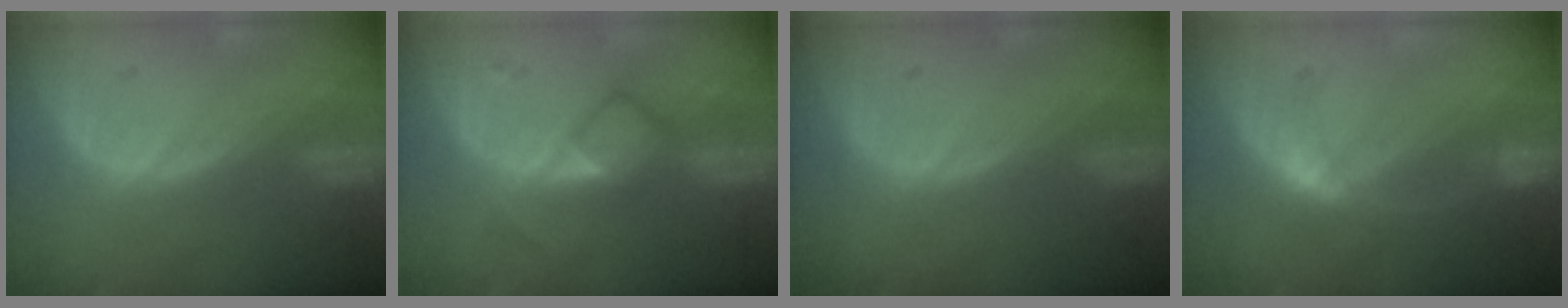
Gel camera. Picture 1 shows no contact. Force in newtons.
{"total": 4.7, "press": 4.6, "slide": 0.6}
{"total": 0.0}
{"total": 5.3, "press": 5.0, "slide": 1.9}